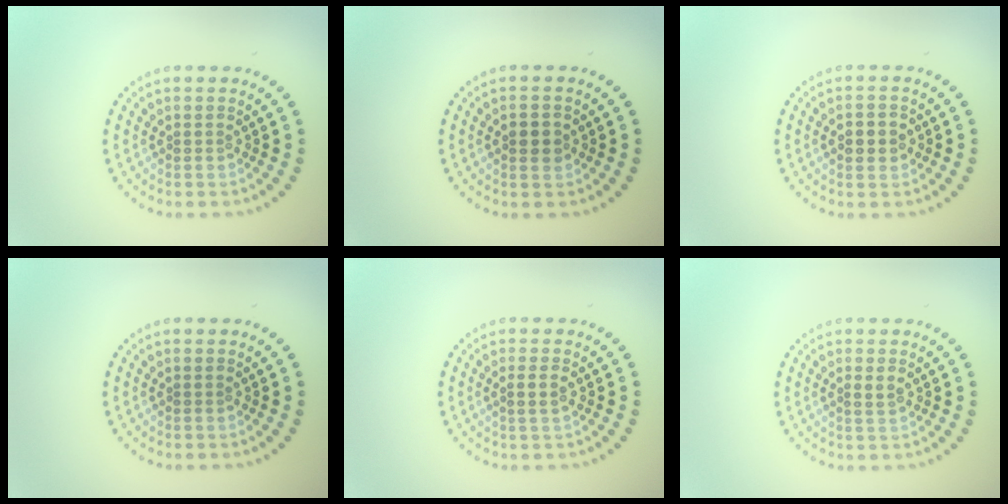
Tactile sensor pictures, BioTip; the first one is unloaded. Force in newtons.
{"total": 1.6, "press": 1.6, "slide": 0.2}
{"total": 2.0, "press": 2.0, "slide": 0.2}
{"total": 0.0}
{"total": 1.4, "press": 1.1, "slide": 0.8}
{"total": 1.0, "press": 0.9, "slide": 0.3}